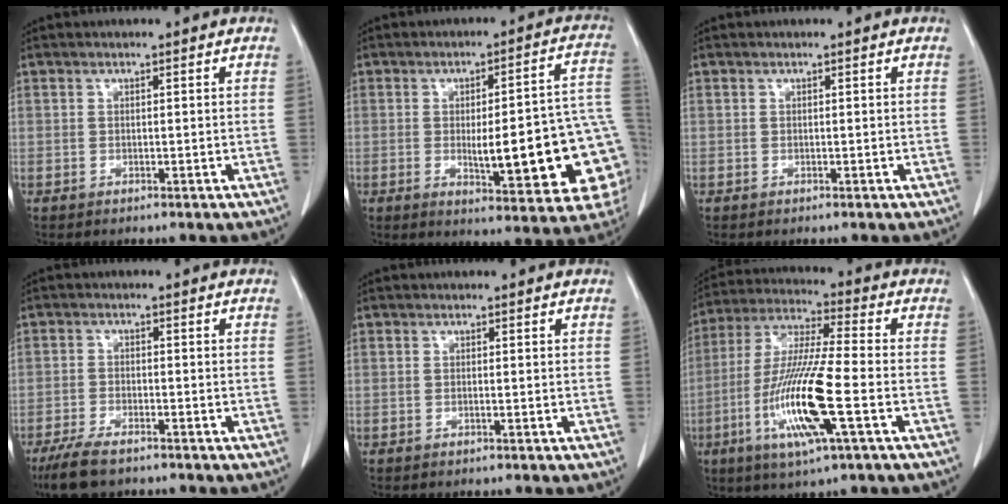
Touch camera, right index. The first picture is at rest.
{"total": 19.9, "force": [-3.3, 3.9, 19.2], "torque": [-0.170, 0.022, -0.025]}
{"total": 0.0}
{"total": 6.2, "force": [-4.8, 1.6, 3.6], "torque": [-0.070, -0.013, -0.083]}
{"total": 0.0}
{"total": 15.4, "force": [-4.7, 0.8, 14.6], "torque": [-0.303, -0.017, -0.091]}